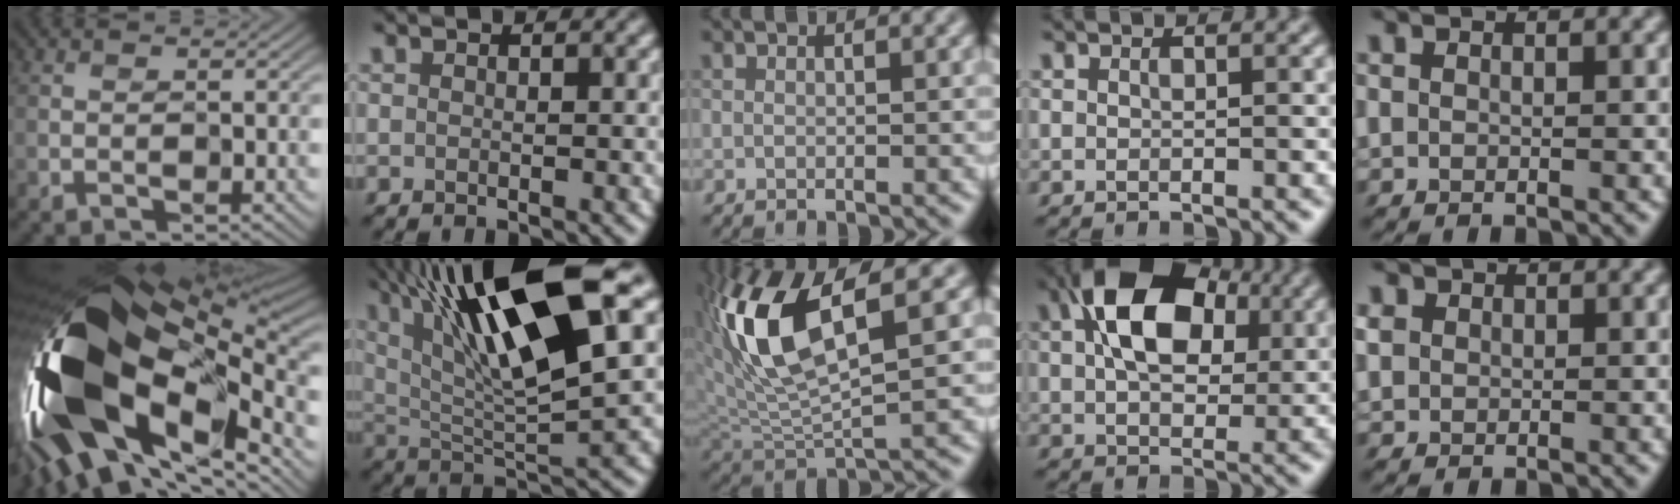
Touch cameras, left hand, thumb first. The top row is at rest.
{"thumb": {"total": 20.5, "force": [-4.9, 10.5, 16.9], "torque": [-0.360, -0.040, -0.076]}, "index": {"total": 14.6, "force": [5.9, 3.4, 12.9], "torque": [-0.216, 0.012, 0.094]}, "middle": {"total": 8.5, "force": [2.6, 3.2, 7.4], "torque": [-0.163, 0.007, 0.056]}, "ring": {"total": 10.3, "force": [2.8, 6.5, 7.5], "torque": [-0.131, 0.021, 0.044]}, "little": {"total": 2.2, "force": [0.3, 1.9, 1.0], "torque": [-0.044, 0.010, 0.006]}}